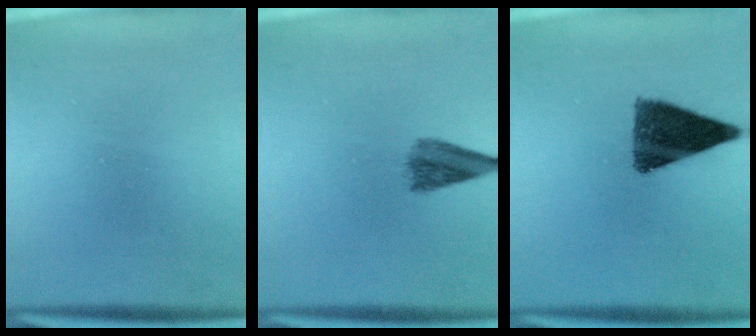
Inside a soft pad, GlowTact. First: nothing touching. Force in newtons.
{"total": 3.5}
{"total": 11.1}